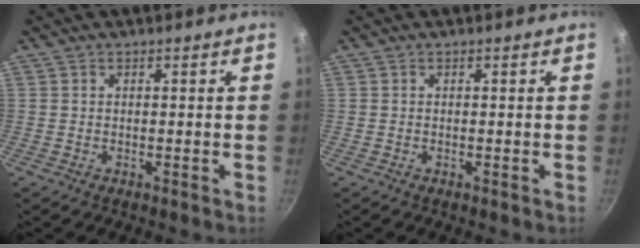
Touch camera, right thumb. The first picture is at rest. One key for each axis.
{"total": 0.0}